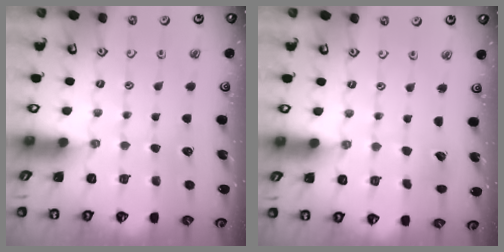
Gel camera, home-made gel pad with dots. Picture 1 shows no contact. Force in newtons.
{"total": 2.4, "press": 2.4, "slide": 0.2}